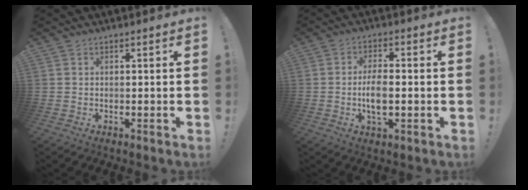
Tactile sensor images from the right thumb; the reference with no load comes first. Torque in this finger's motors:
{"motor_torque": [0.00, 0.47, 0.31, 0.29, 0.05]}